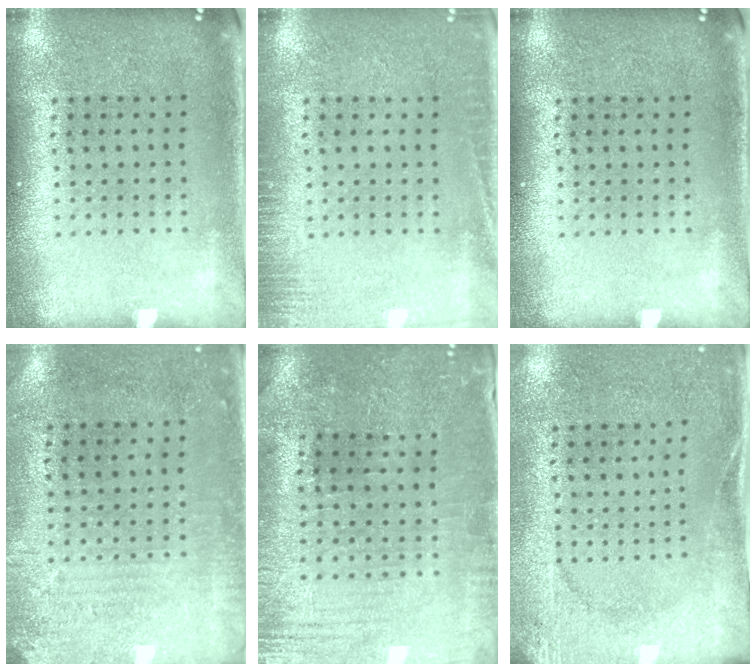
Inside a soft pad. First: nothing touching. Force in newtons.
{"total": 2.0, "press": 2.0, "slide": 0.3}
{"total": 0.0}
{"total": 2.8, "press": 2.3, "slide": 1.7}
{"total": 0.8, "press": 0.7, "slide": 0.4}
{"total": 2.6, "press": 2.0, "slide": 1.6}